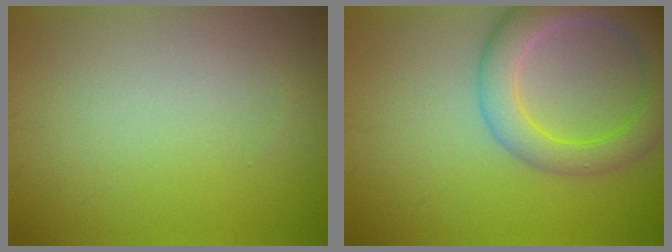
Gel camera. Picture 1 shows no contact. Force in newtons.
{"total": 6.5, "press": 6.5, "slide": 0.5}